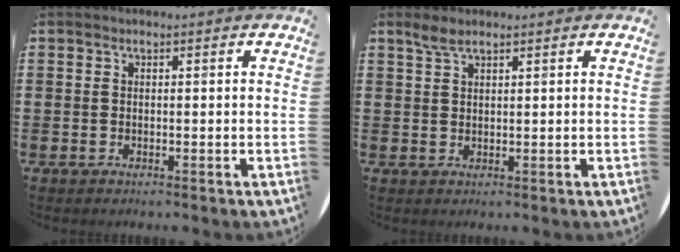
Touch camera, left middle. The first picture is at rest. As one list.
[{"total": 2.1, "force": [1.7, 0.5, 1.1], "torque": [-0.026, 0.003, 0.031]}]